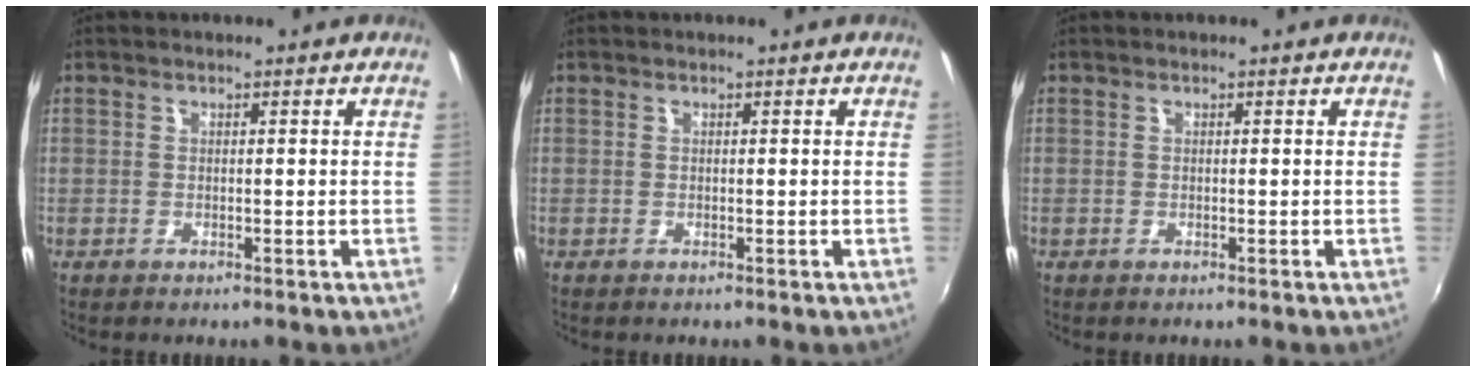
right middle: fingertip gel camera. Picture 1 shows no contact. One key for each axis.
{"total": 0.0}
{"total": 0.0}